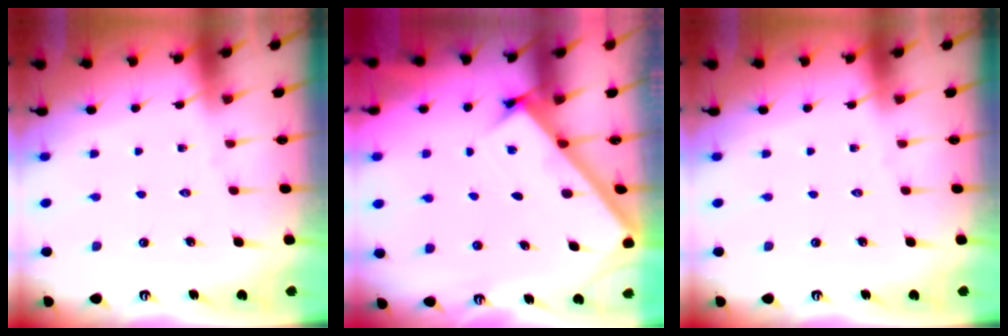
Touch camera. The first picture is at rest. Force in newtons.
{"total": 2.4, "press": 2.3, "slide": 0.3}
{"total": 0.0}